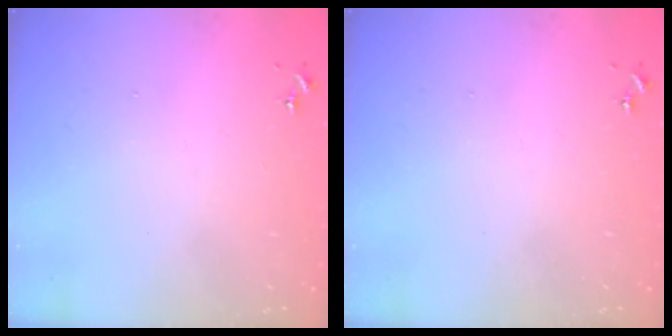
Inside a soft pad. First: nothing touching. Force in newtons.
{"total": 0.0}